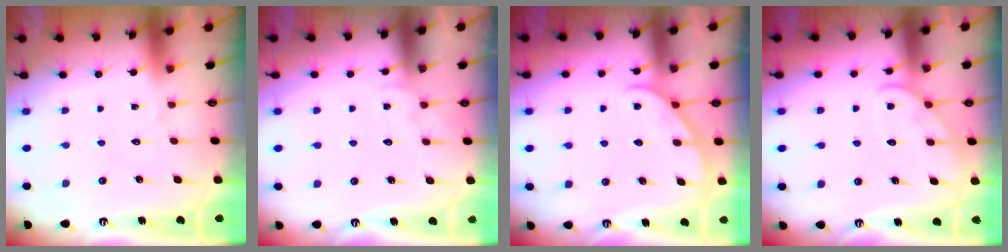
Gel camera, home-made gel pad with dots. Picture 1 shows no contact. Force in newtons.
{"total": 2.4, "press": 2.4, "slide": 0.2}
{"total": 4.7, "press": 4.7, "slide": 0.4}
{"total": 6.5, "press": 6.4, "slide": 0.8}